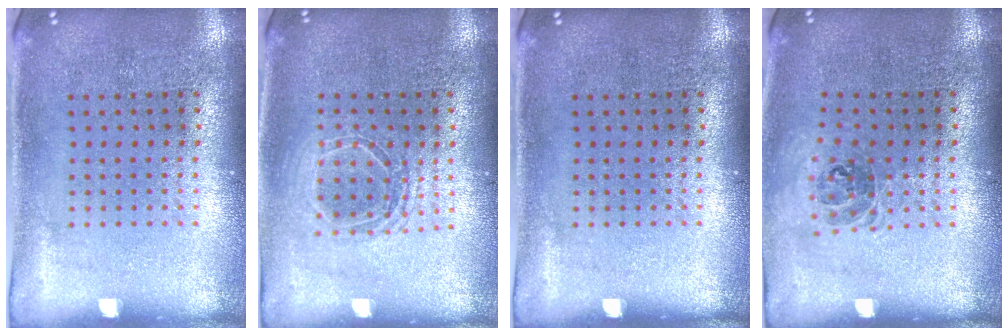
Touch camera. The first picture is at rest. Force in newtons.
{"total": 1.5, "press": 1.4, "slide": 0.7}
{"total": 0.0}
{"total": 1.0, "press": 0.8, "slide": 0.5}